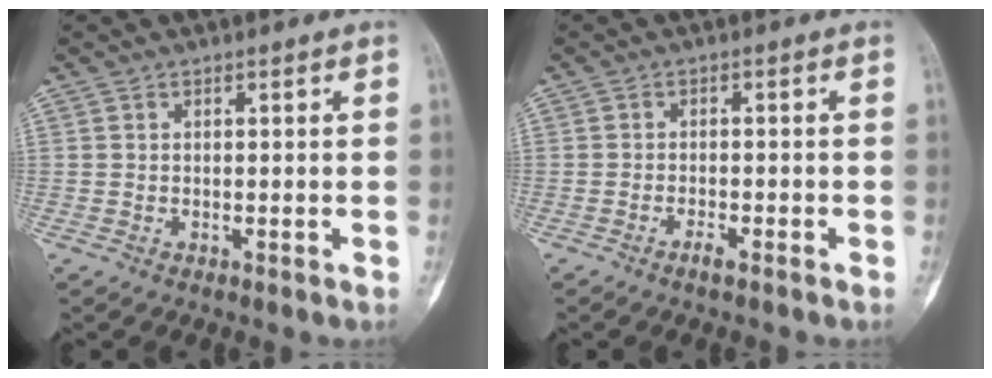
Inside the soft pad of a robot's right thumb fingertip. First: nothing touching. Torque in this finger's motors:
{"motor_torque": [-0.14, 0.01, 0.13, 0.12, -0.11]}